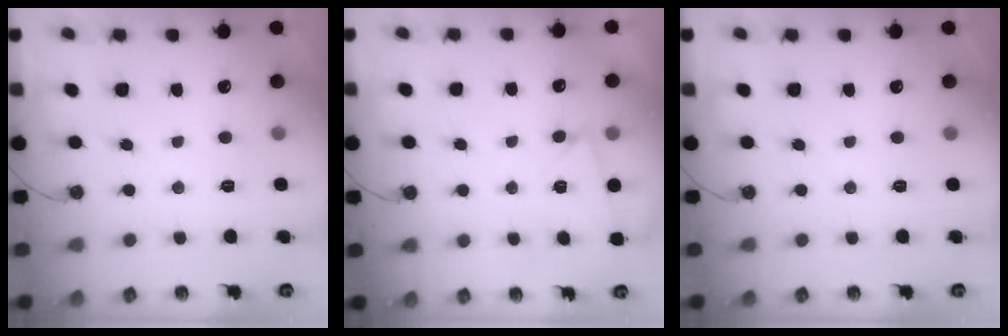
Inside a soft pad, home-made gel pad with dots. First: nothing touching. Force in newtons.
{"total": 3.0, "press": 2.9, "slide": 0.5}
{"total": 0.0}